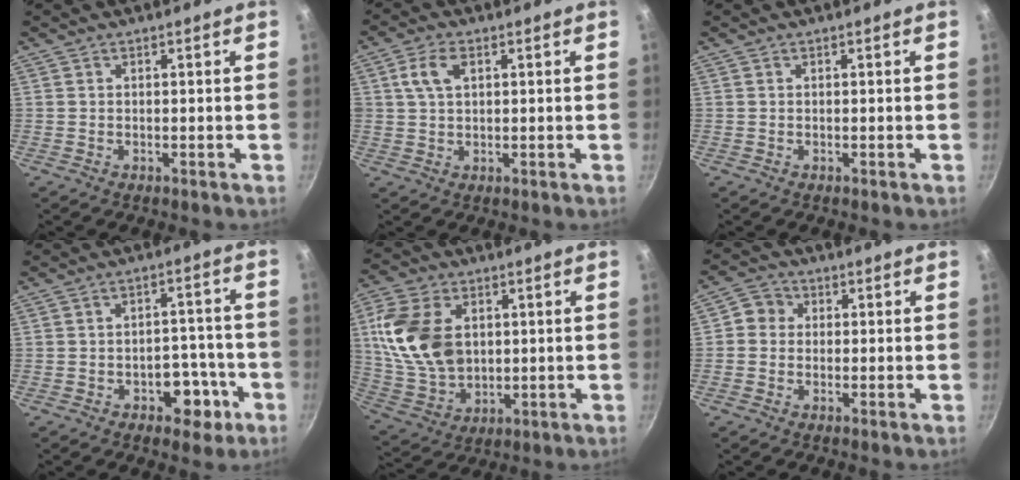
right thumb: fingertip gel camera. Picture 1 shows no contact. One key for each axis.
{"total": 5.3, "fx": 1.8, "fy": 3.2, "fz": 3.9, "tx": -0.066, "ty": 0.005, "tz": 0.032}
{"total": 0.0}
{"total": 8.1, "fx": -3.7, "fy": 5.2, "fz": 5.0, "tx": -0.026, "ty": 0.033, "tz": -0.043}
{"total": 16.6, "fx": 3.1, "fy": 11.5, "fz": 11.7, "tx": -0.210, "ty": -0.008, "tz": 0.072}
{"total": 4.2, "fx": 0.1, "fy": 3.9, "fz": 1.6, "tx": -0.006, "ty": 0.008, "tz": -0.015}